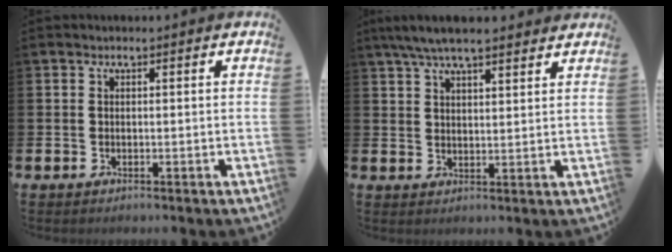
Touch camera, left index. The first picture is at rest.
{"total": 6.0, "force": [5.4, 1.1, 2.4], "torque": [-0.060, -0.010, 0.100]}